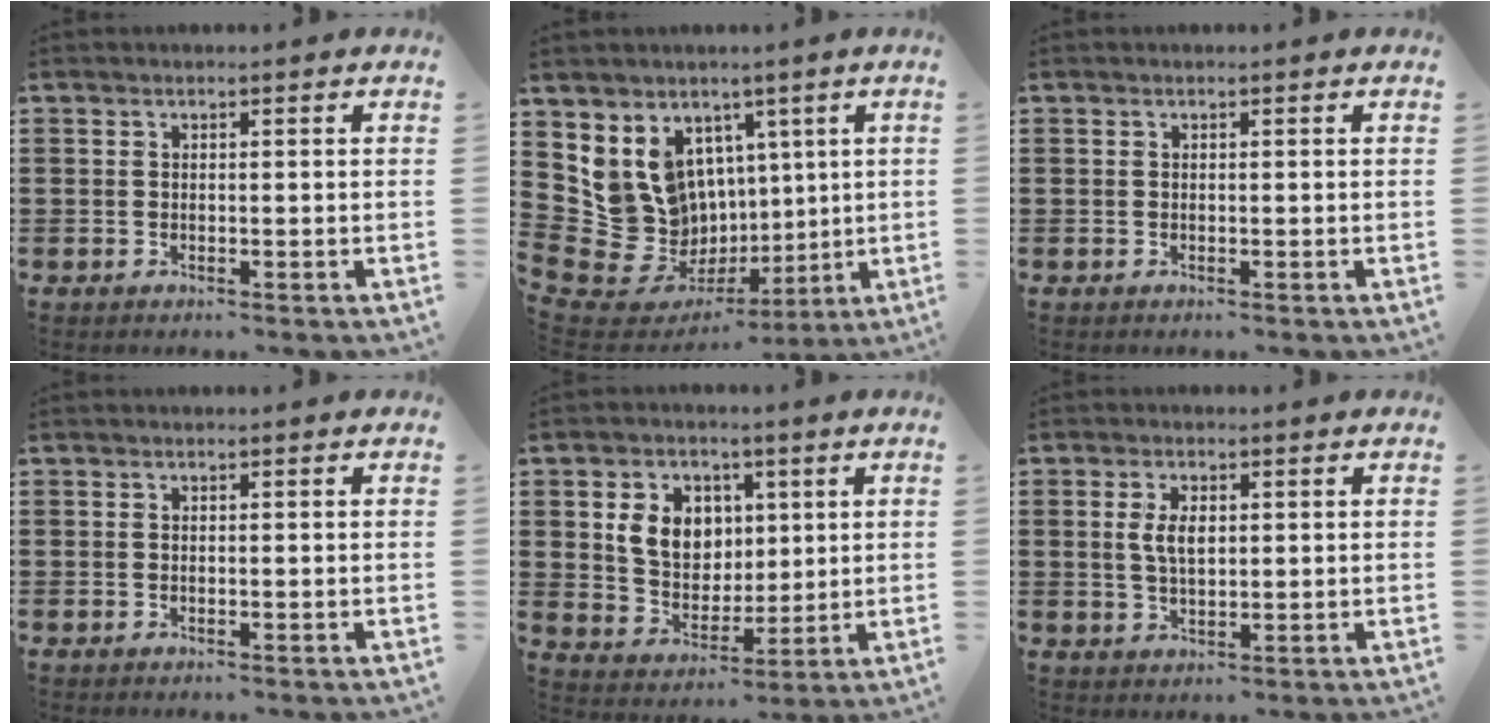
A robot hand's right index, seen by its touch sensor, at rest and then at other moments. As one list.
[{"total": 12.5, "force": [2.1, 11.6, 4.1], "torque": [-0.135, -0.041, 0.057]}, {"total": 0.0}, {"total": 0.0}, {"total": 7.9, "force": [2.2, 6.4, 4.0], "torque": [-0.089, 0.014, 0.037]}, {"total": 3.9, "force": [0.7, 1.9, 3.4], "torque": [-0.070, 0.008, 0.010]}]